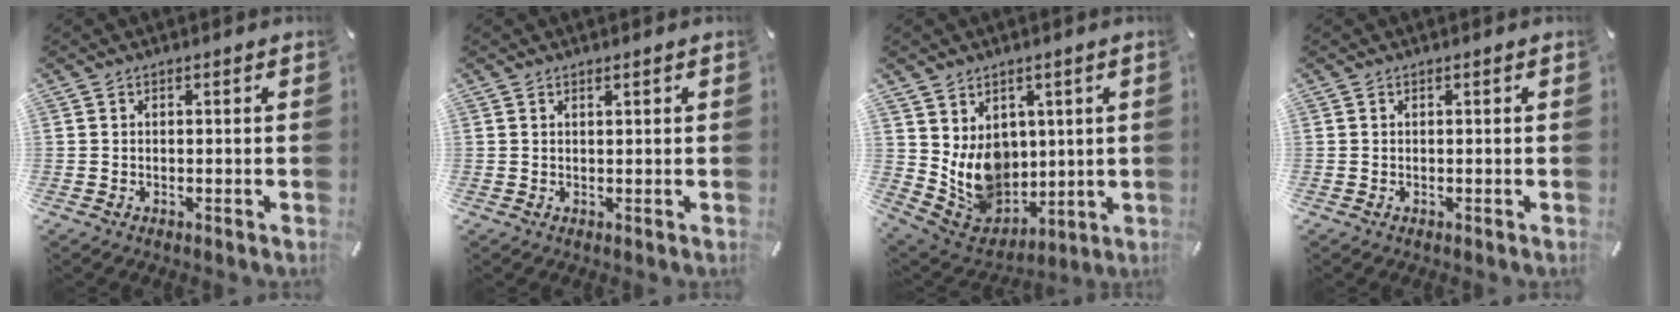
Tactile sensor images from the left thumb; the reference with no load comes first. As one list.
[{"total": 0.7, "force": [0.5, 0.0, 0.4], "torque": [-0.008, -0.002, 0.009]}, {"total": 12.0, "force": [2.6, 10.6, 4.9], "torque": [-0.092, -0.042, 0.062]}, {"total": 0.0}]